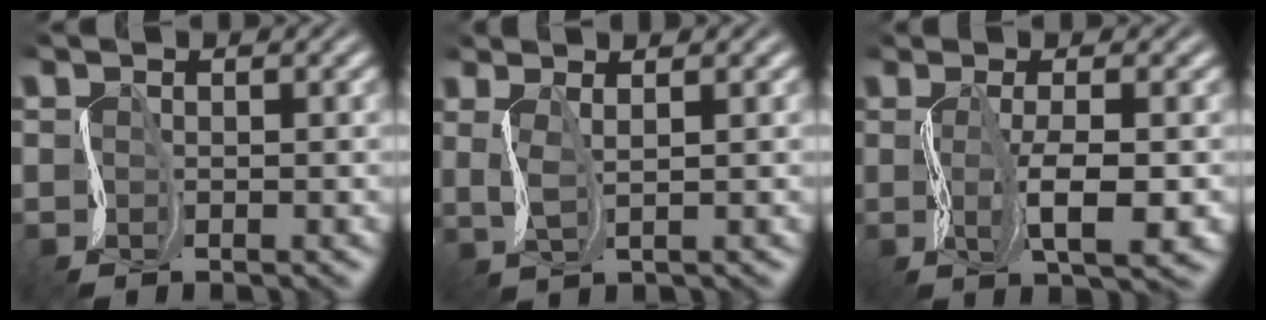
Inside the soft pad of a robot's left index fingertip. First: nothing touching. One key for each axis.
{"total": 1.8, "fx": 1.5, "fy": 0.3, "fz": 1.0, "tx": -0.023, "ty": 0.007, "tz": 0.029}
{"total": 4.5, "fx": -0.1, "fy": 1.1, "fz": 4.4, "tx": -0.082, "ty": -0.001, "tz": 0.002}